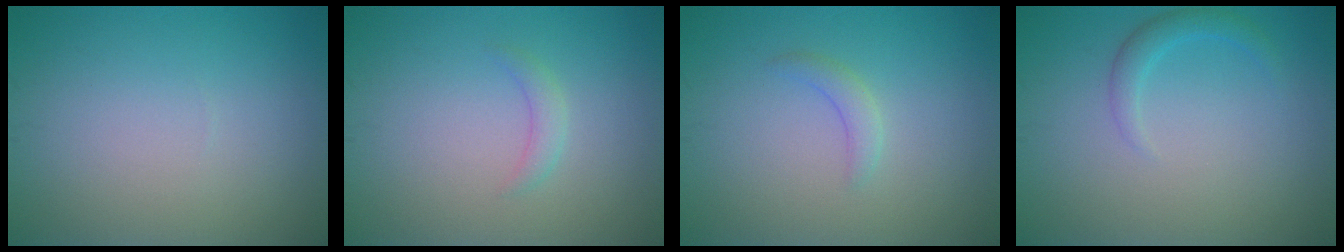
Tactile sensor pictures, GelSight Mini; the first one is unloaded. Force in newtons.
{"total": 1.2, "press": 1.2, "slide": 0.1}
{"total": 1.4, "press": 1.4, "slide": 0.1}
{"total": 1.6, "press": 1.6, "slide": 0.1}